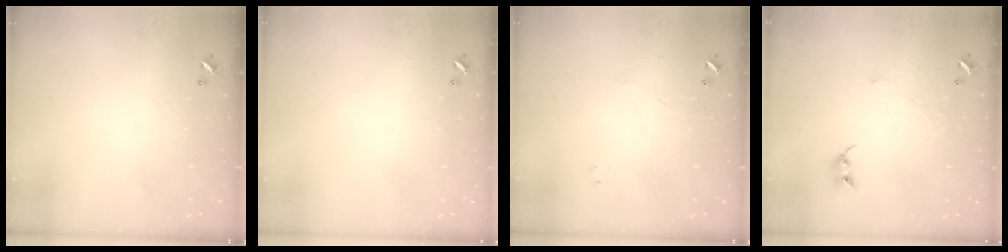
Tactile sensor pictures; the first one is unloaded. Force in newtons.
{"total": 2.2, "press": 2.2, "slide": 0.4}
{"total": 1.2, "press": 1.1, "slide": 0.3}
{"total": 2.4, "press": 2.3, "slide": 0.4}